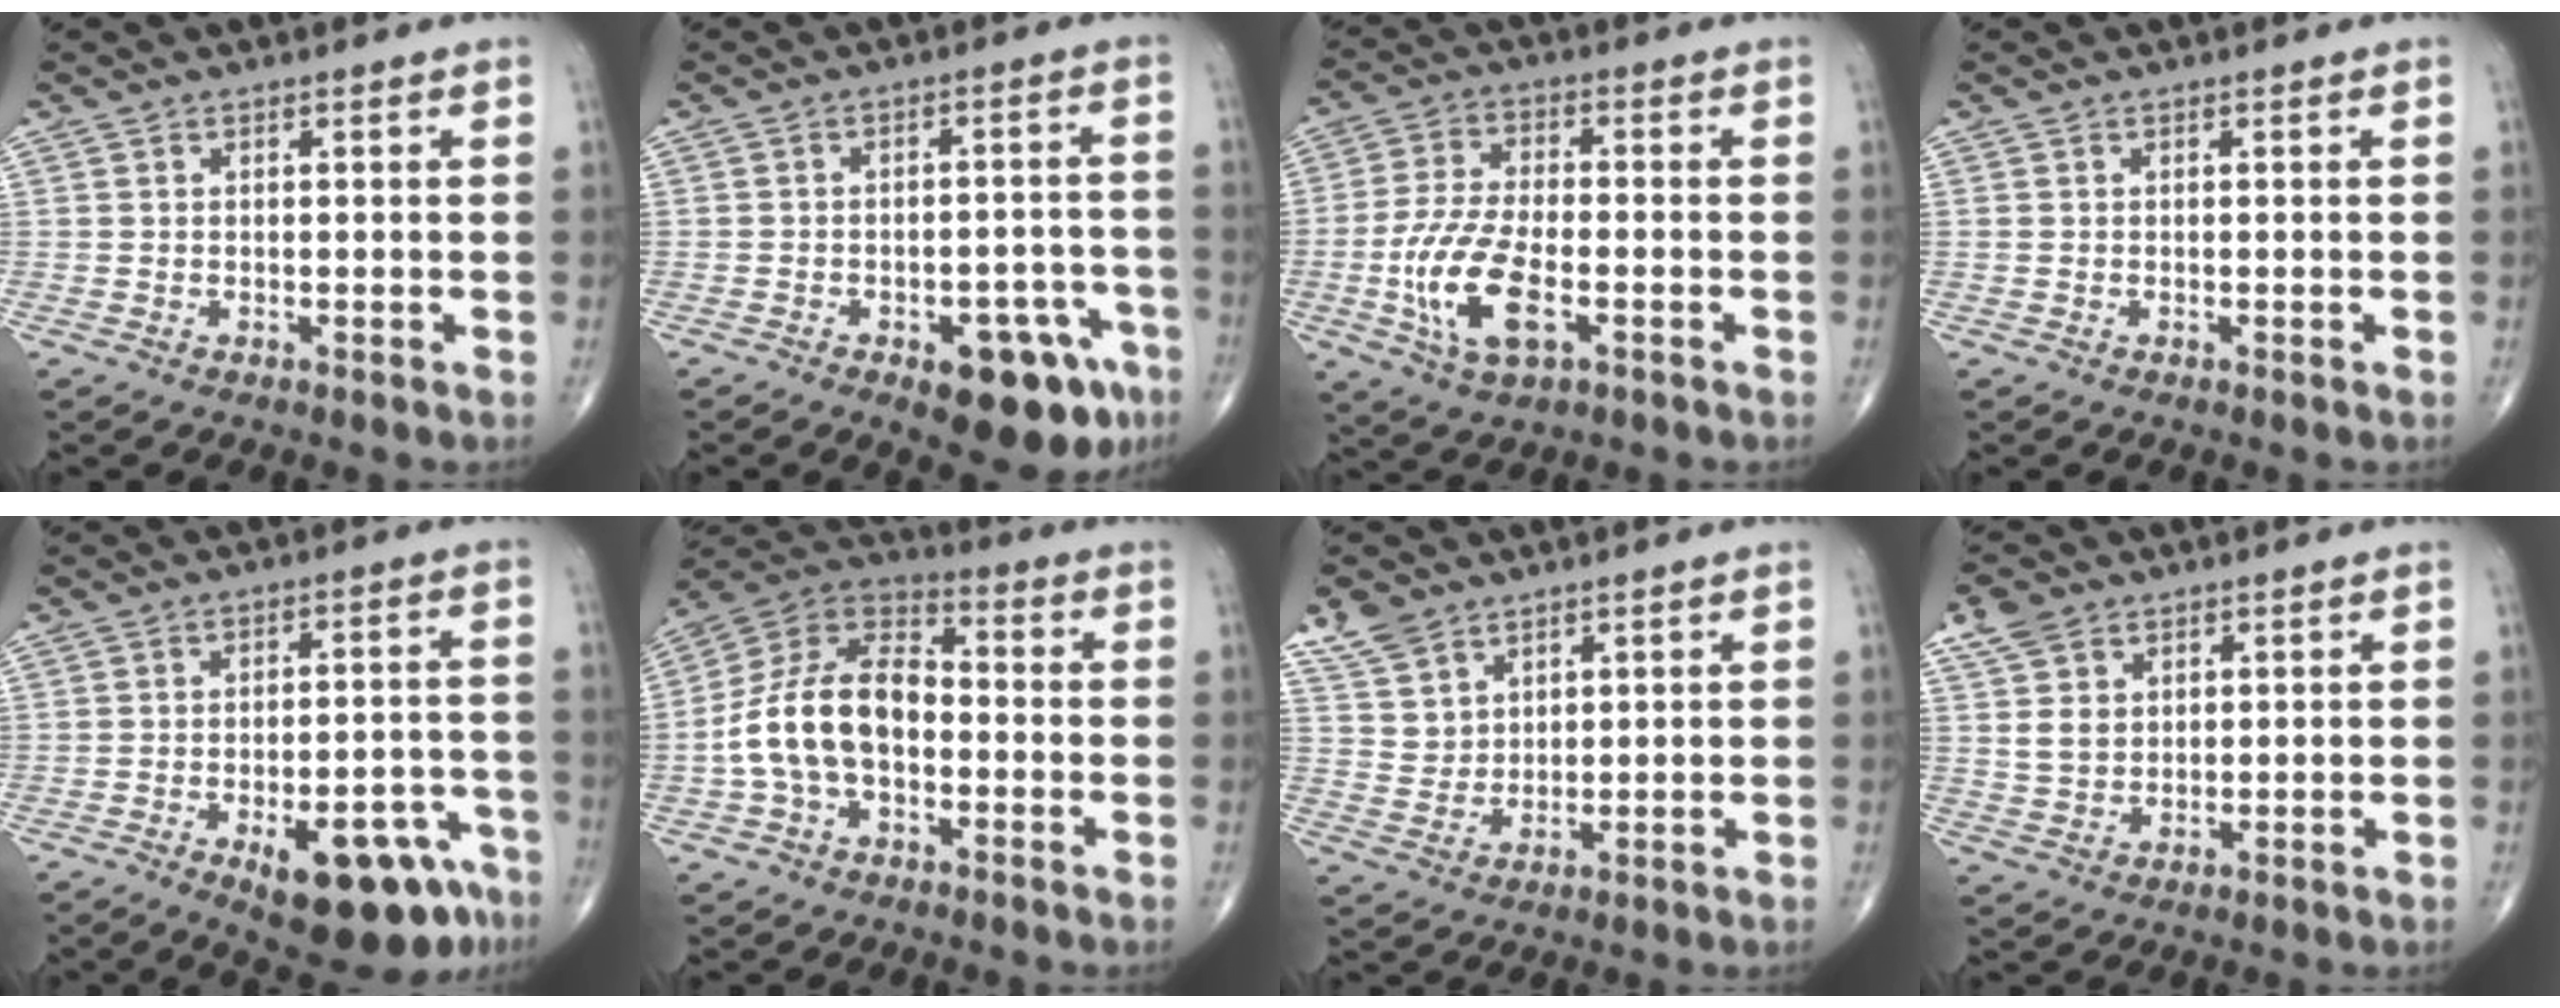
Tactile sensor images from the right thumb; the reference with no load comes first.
{"total": 12.7, "force": [-6.7, 5.6, 9.2], "torque": [-0.088, 0.040, -0.081]}
{"total": 12.7, "force": [-3.7, 5.9, 10.6], "torque": [-0.218, 0.009, -0.068]}
{"total": 0.0}
{"total": 15.4, "force": [-8.5, 6.2, 11.3], "torque": [-0.099, 0.052, -0.105]}
{"total": 15.0, "force": [-2.5, 9.4, 11.4], "torque": [-0.209, 0.044, -0.055]}
{"total": 6.5, "force": [4.7, 4.1, 1.9], "torque": [-0.023, -0.023, 0.101]}
{"total": 6.4, "force": [3.4, 4.6, 2.9], "torque": [-0.042, -0.011, 0.072]}